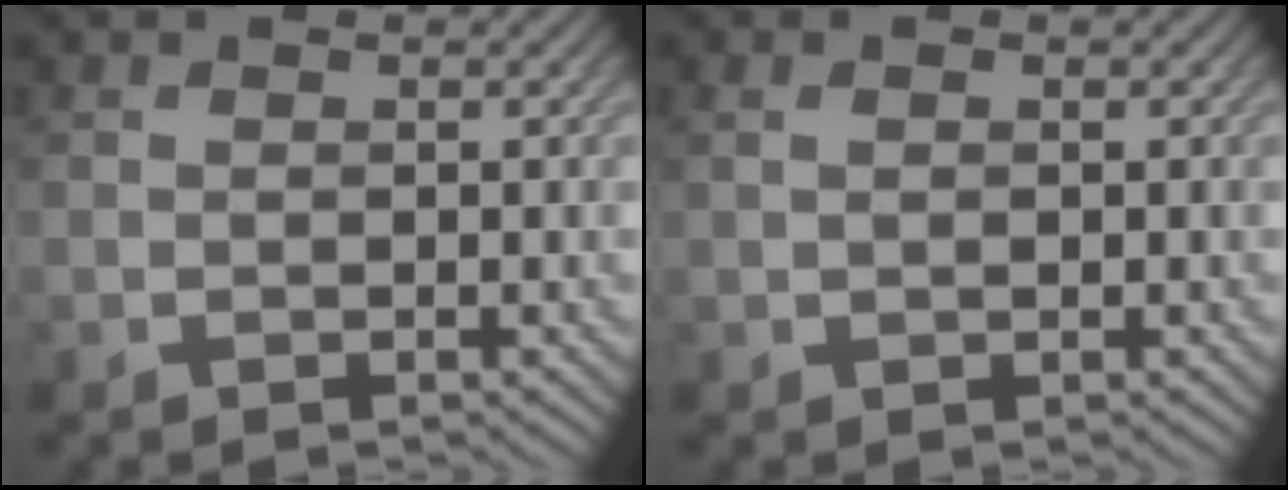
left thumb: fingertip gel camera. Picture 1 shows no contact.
{"total": 0.9, "force": [0.2, 0.4, 0.7], "torque": [-0.016, 0.004, 0.003]}